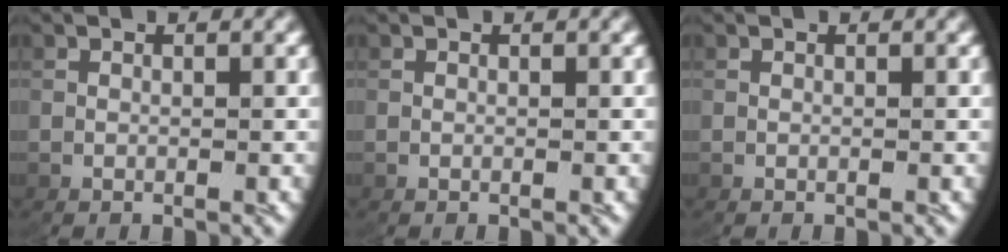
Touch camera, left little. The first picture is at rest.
{"total": 0.0}
{"total": 0.0}